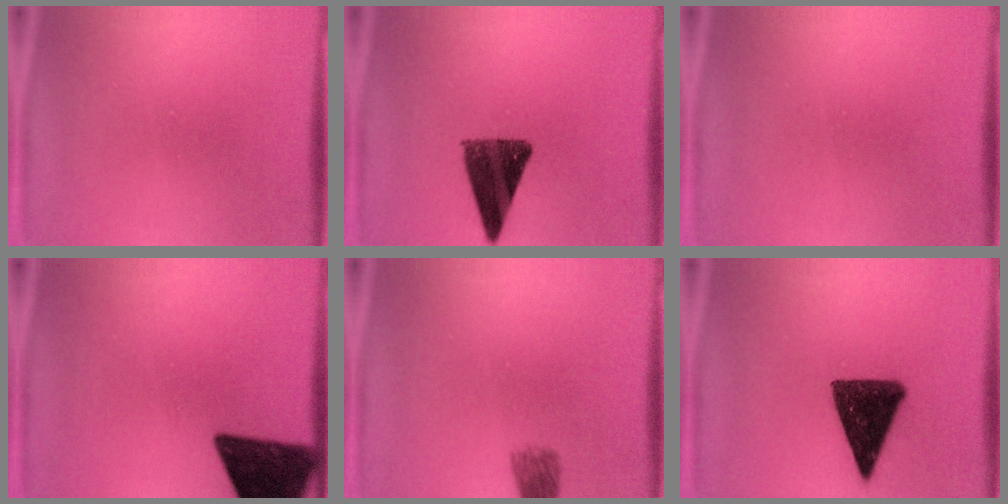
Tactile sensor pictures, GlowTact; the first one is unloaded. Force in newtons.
{"total": 10.9}
{"total": 1.4}
{"total": 12.5}
{"total": 2.6}
{"total": 11.5}